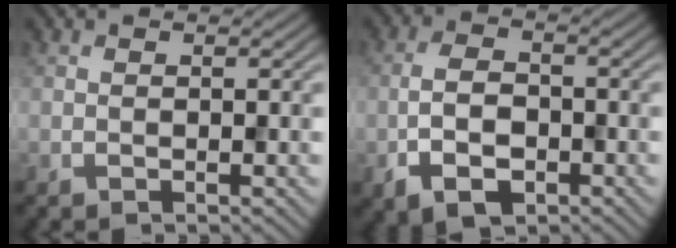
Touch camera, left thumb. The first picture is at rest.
{"total": 5.5, "force": [-2.3, 3.0, 4.0], "torque": [-0.083, -0.003, -0.049]}